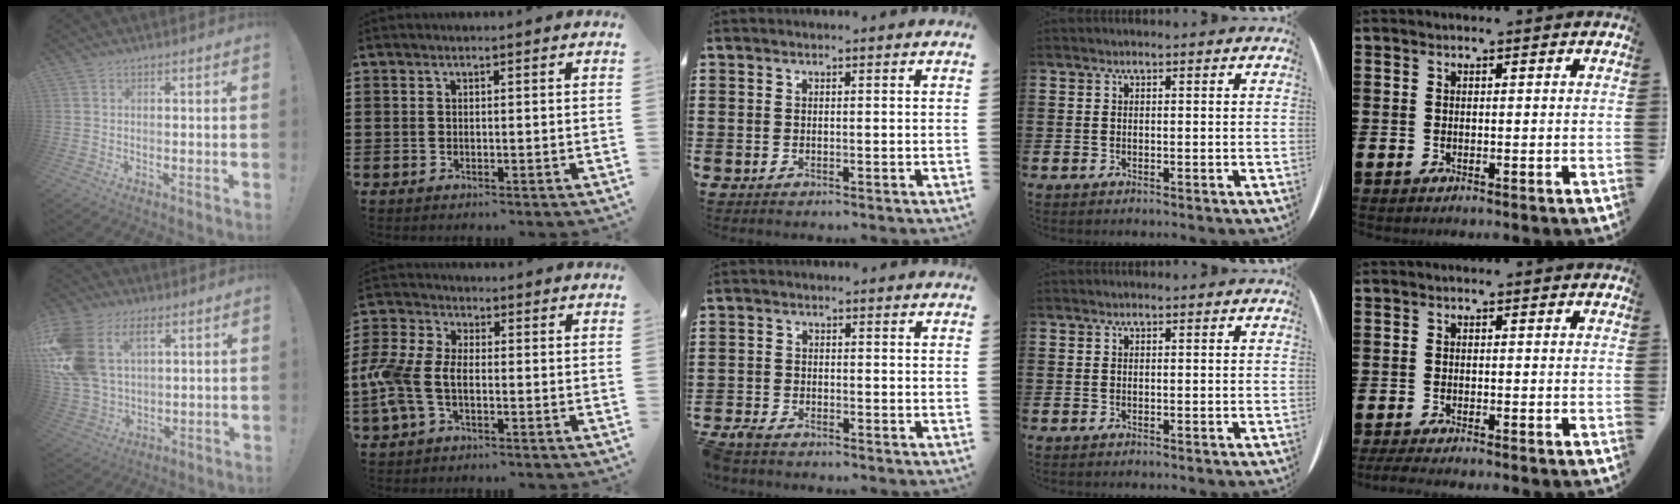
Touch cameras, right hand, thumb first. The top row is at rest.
{"thumb": {"total": 18.7, "force": [6.7, 12.8, 11.9], "torque": [-0.247, -0.023, 0.127]}, "index": {"total": 6.8, "force": [-1.8, 3.8, 5.4], "torque": [-0.150, -0.010, -0.044]}, "middle": {"total": 2.3, "force": [-2.2, 0.4, 0.5], "torque": [-0.033, -0.004, -0.053]}, "little": {"total": 1.2, "force": [-0.9, 0.1, 0.8], "torque": [-0.013, -0.003, -0.017]}}